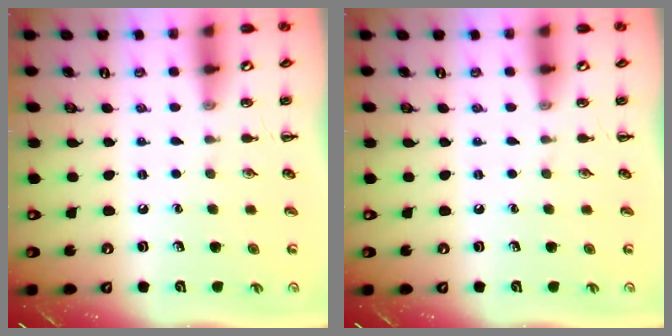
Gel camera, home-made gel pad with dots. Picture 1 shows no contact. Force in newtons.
{"total": 0.0}